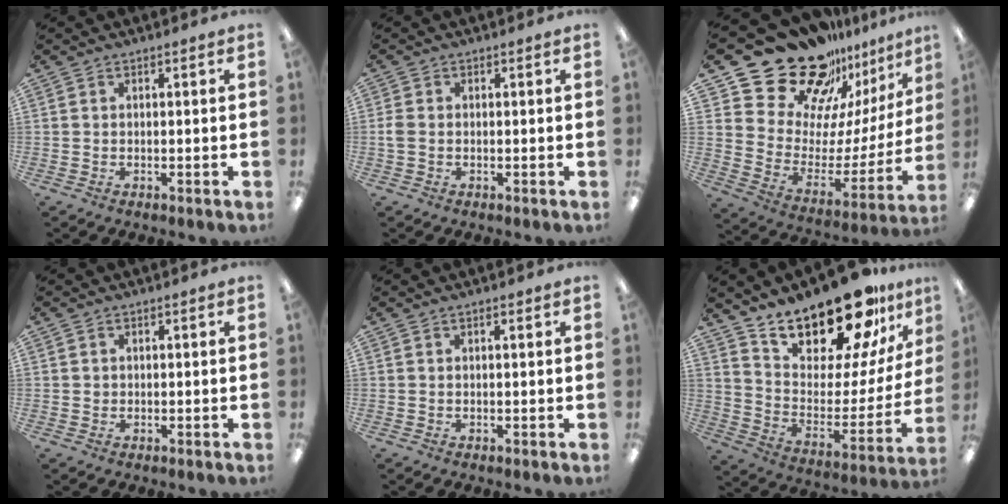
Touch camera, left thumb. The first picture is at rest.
{"total": 2.3, "force": [-0.2, 1.6, 1.7], "torque": [-0.038, 0.003, -0.005]}
{"total": 26.0, "force": [21.1, 12.2, 9.2], "torque": [-0.151, -0.149, 0.392]}
{"total": 0.9, "force": [0.4, 0.8, 0.0], "torque": [-0.001, 0.004, 0.006]}
{"total": 0.6, "force": [0.5, 0.1, 0.3], "torque": [-0.007, 0.001, 0.009]}
{"total": 23.3, "force": [19.6, 7.2, 10.4], "torque": [-0.165, -0.148, 0.334]}